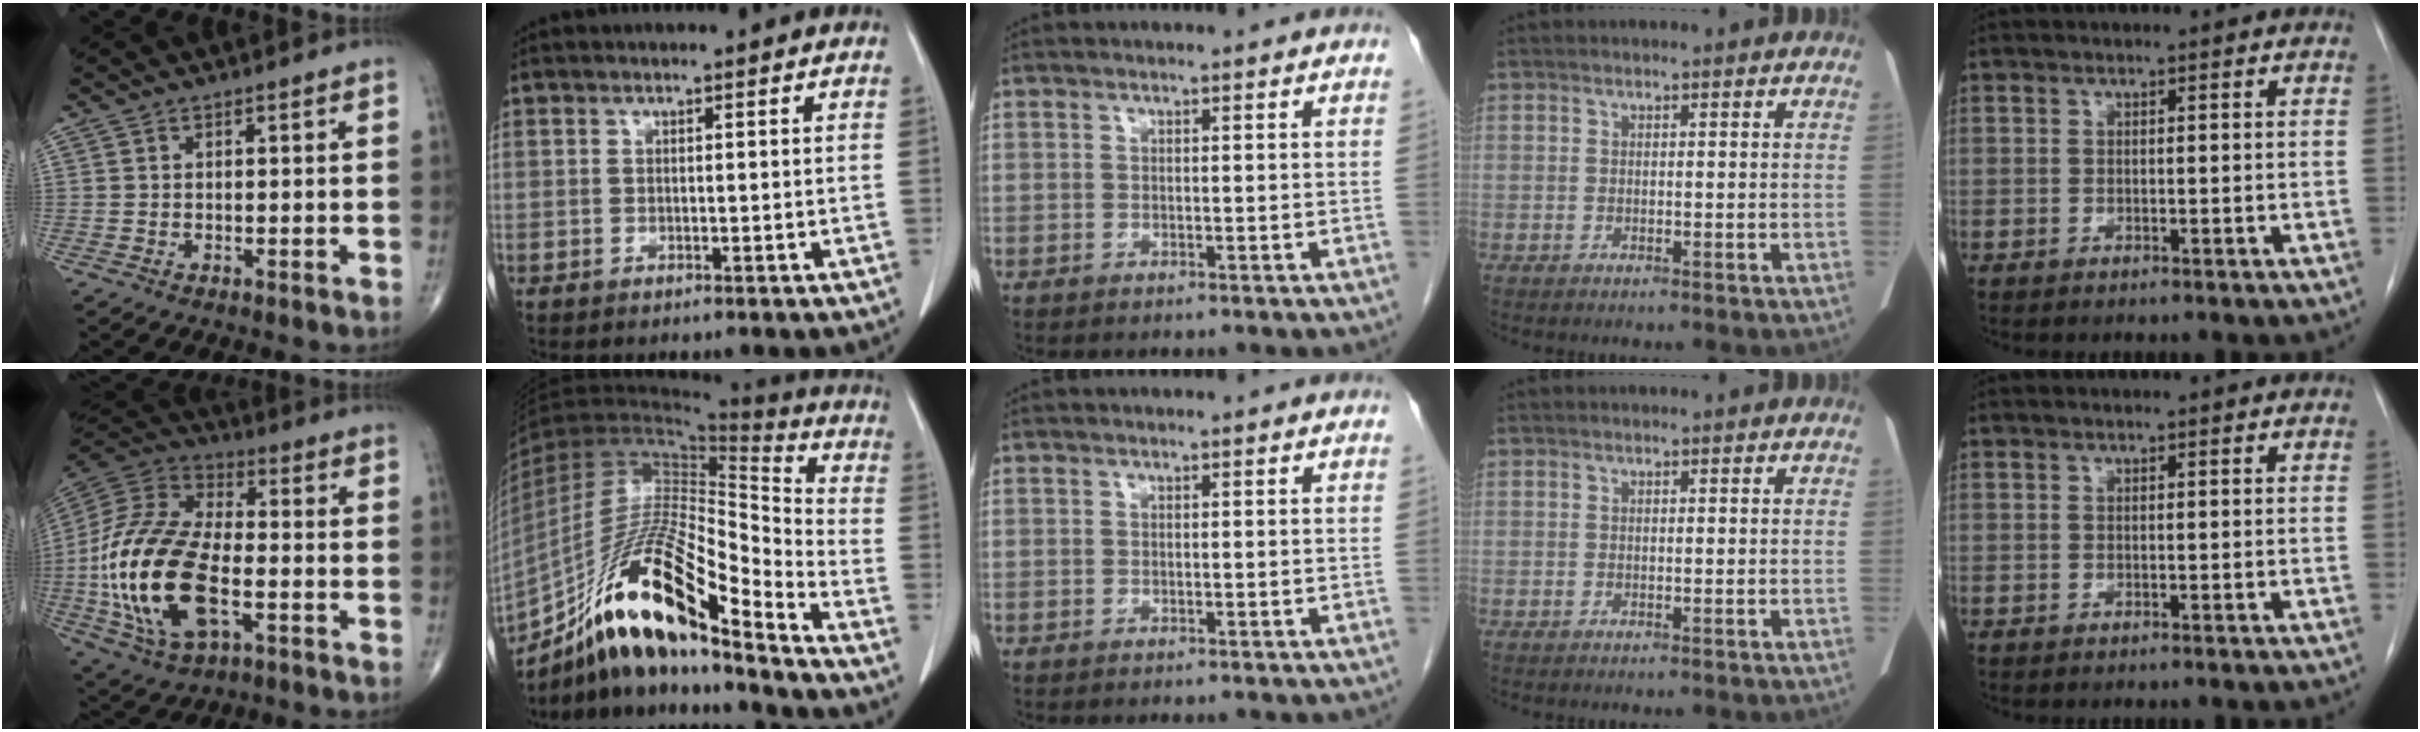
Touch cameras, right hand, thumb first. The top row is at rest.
{"thumb": {"total": 24.4, "force": [-5.2, 12.5, 20.3], "torque": [-0.427, 0.010, -0.091]}, "index": {"total": 21.4, "force": [-14.1, 3.6, 15.7], "torque": [-0.294, -0.008, -0.248]}}